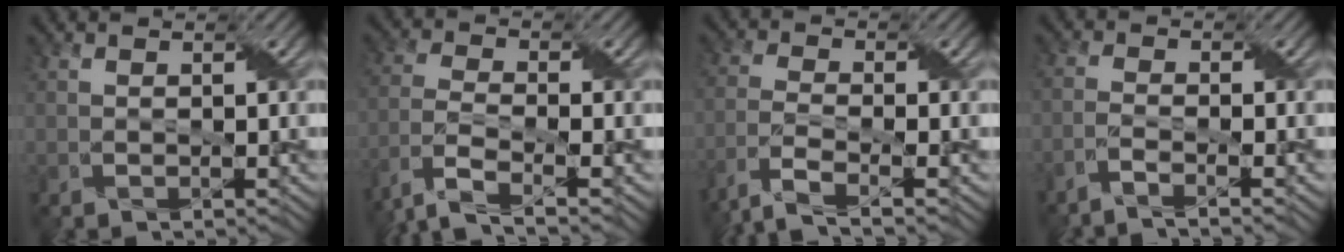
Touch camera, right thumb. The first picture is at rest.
{"total": 8.2, "force": [-6.0, 2.2, 5.0], "torque": [-0.117, -0.015, -0.119]}
{"total": 6.7, "force": [-4.9, 1.7, 4.2], "torque": [-0.089, -0.010, -0.102]}
{"total": 3.3, "force": [-2.5, 0.4, 2.1], "torque": [-0.034, 0.004, -0.062]}